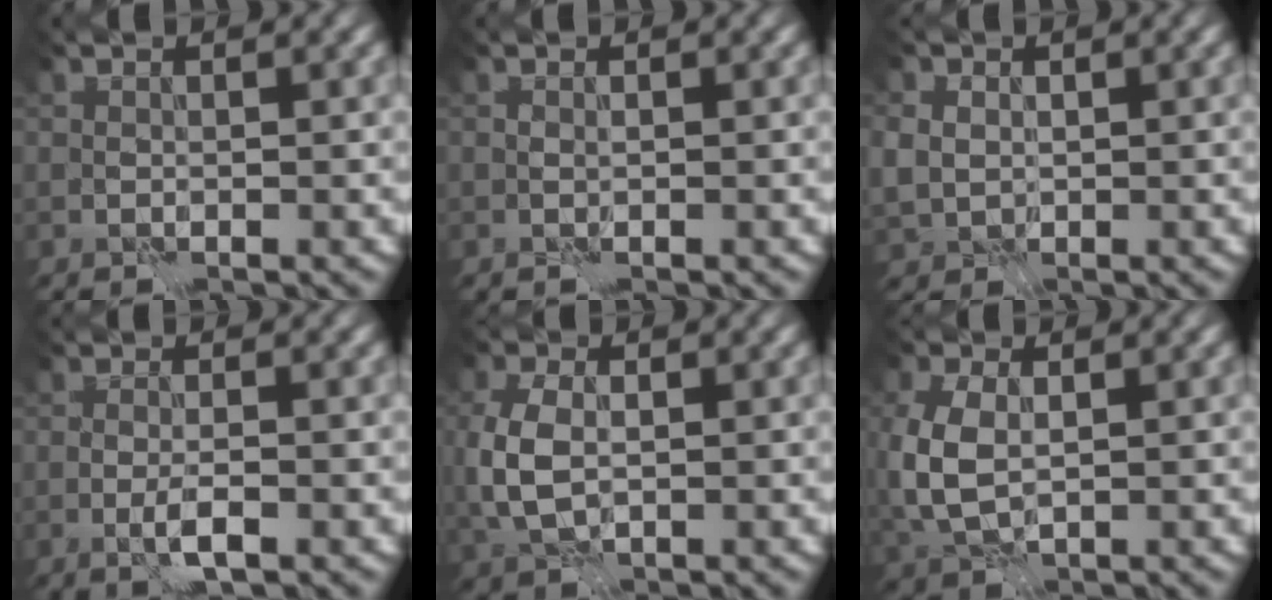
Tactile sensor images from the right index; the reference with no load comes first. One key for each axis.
{"total": 0.0}
{"total": 2.3, "fx": 0.5, "fy": 2.1, "fz": 0.9, "tx": -0.027, "ty": -0.001, "tz": 0.010}
{"total": 1.7, "fx": -0.8, "fy": 0.1, "fz": 1.5, "tx": -0.028, "ty": 0.001, "tz": -0.016}
{"total": 4.3, "fx": 0.1, "fy": 3.0, "fz": 3.1, "tx": -0.088, "ty": -0.004, "tz": 0.003}
{"total": 5.0, "fx": 0.3, "fy": 3.3, "fz": 3.7, "tx": -0.104, "ty": -0.005, "tz": 0.008}